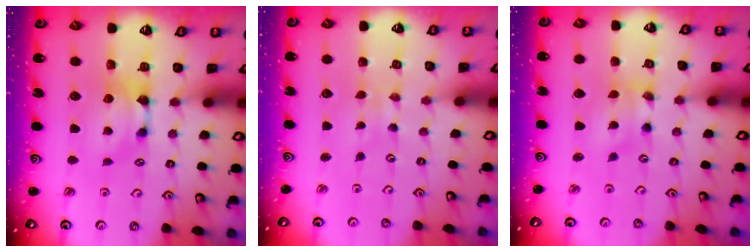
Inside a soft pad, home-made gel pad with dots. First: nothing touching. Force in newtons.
{"total": 5.1, "press": 5.1, "slide": 0.3}
{"total": 1.5, "press": 1.0, "slide": 1.1}